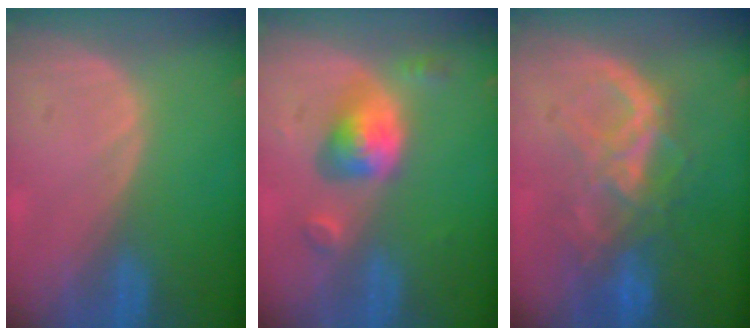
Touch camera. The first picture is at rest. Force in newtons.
{"total": 5.8, "press": 5.3, "slide": 2.1}
{"total": 8.4, "press": 7.6, "slide": 3.7}